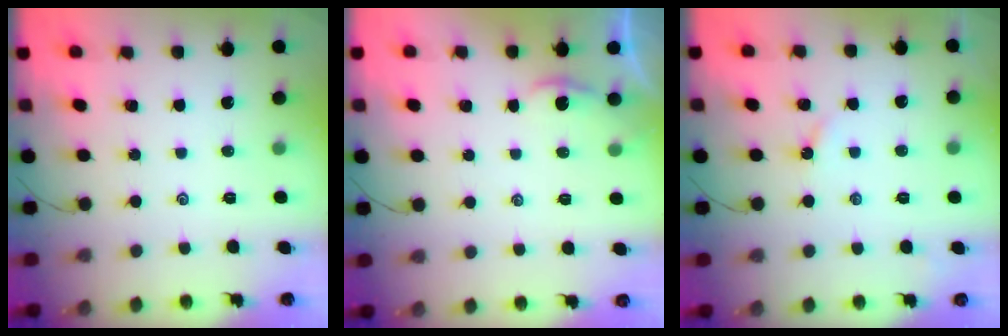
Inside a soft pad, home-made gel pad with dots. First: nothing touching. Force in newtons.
{"total": 1.2, "press": 1.2, "slide": 0.1}
{"total": 2.0, "press": 2.0, "slide": 0.3}